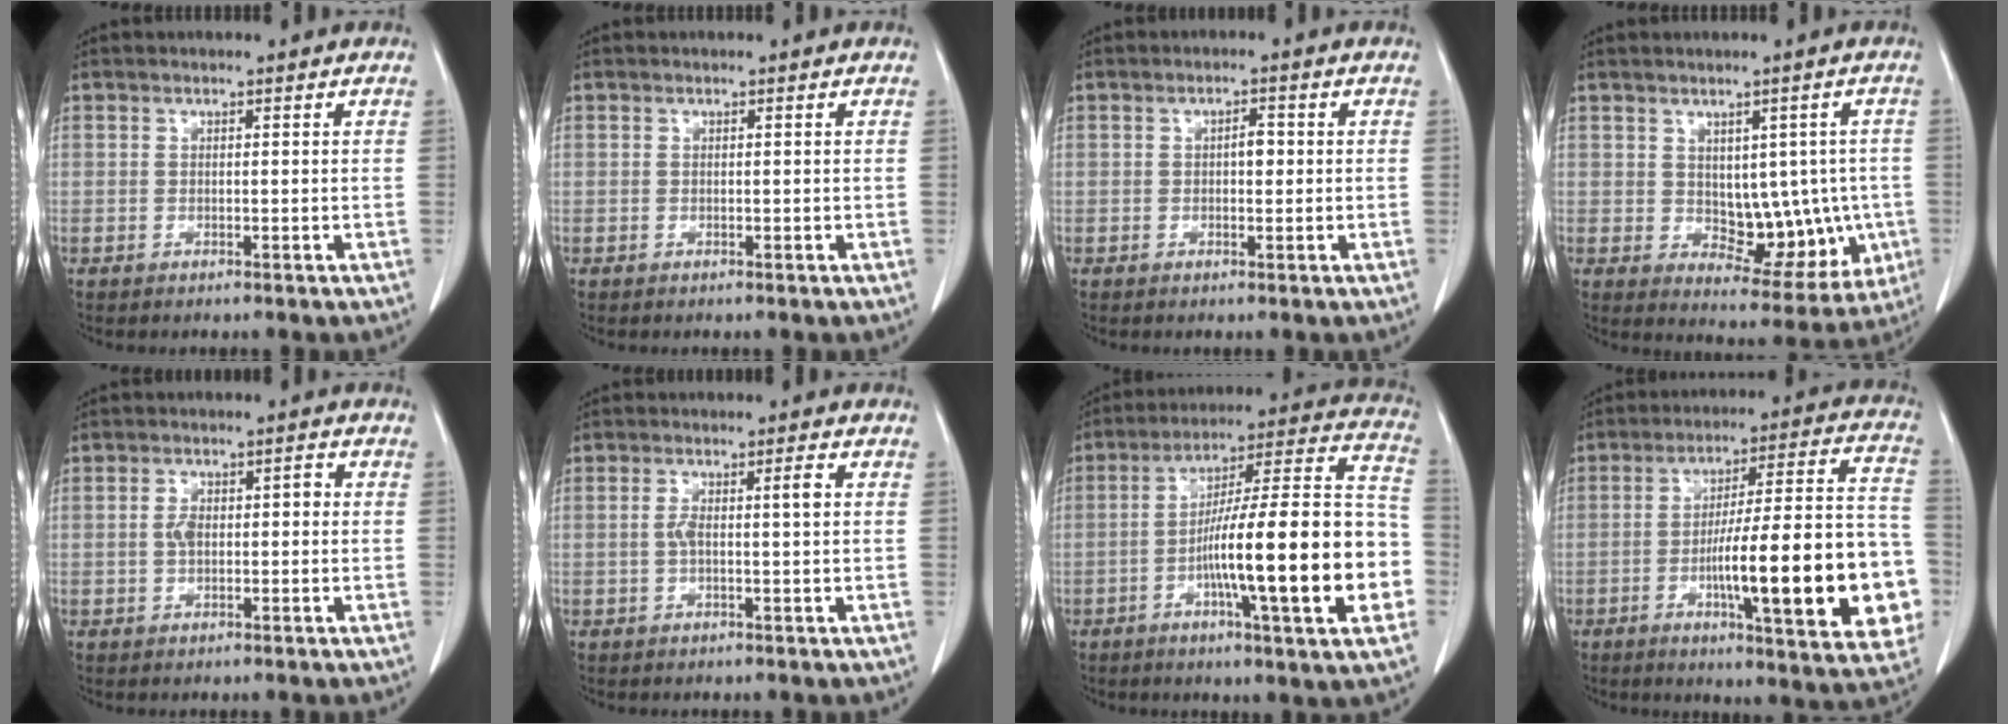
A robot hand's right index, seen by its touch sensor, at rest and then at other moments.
{"total": 0.0}
{"total": 2.0, "force": [0.1, 0.9, 1.8], "torque": [-0.027, 0.005, 0.001]}
{"total": 10.2, "force": [-0.6, 6.0, 8.2], "torque": [-0.085, 0.010, 0.015]}
{"total": 3.9, "force": [-0.1, 2.0, 3.3], "torque": [-0.065, 0.018, -0.002]}
{"total": 3.6, "force": [0.2, 0.5, 3.6], "torque": [-0.071, 0.014, 0.006]}
{"total": 23.8, "force": [-5.6, 1.6, 23.1], "torque": [-0.290, 0.015, -0.089]}
{"total": 23.7, "force": [-5.8, 3.6, 22.6], "torque": [-0.253, 0.021, -0.075]}